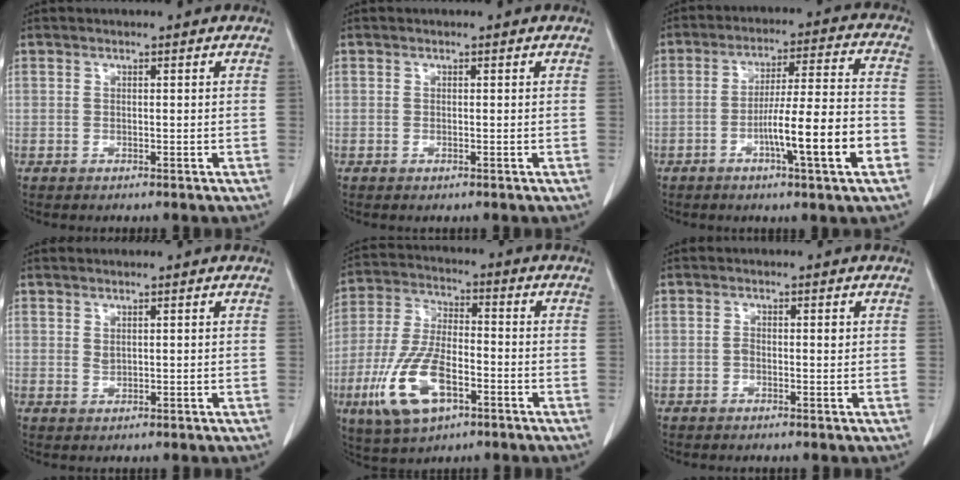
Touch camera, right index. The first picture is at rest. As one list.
[{"total": 0.0}, {"total": 12.9, "force": [-4.7, 0.0, 12.0], "torque": [-0.192, 0.004, -0.074]}, {"total": 0.6, "force": [0.3, 0.2, 0.4], "torque": [-0.008, -0.004, 0.007]}, {"total": 13.0, "force": [-5.4, 5.5, 10.5], "torque": [-0.229, -0.003, -0.097]}, {"total": 1.5, "force": [-0.1, 0.6, 1.4], "torque": [-0.023, 0.004, -0.001]}]